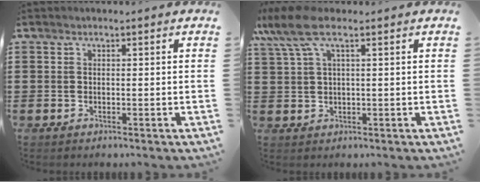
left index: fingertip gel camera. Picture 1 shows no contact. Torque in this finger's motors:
{"motor_torque": [1.62, -0.52, 0.95, 0.21]}